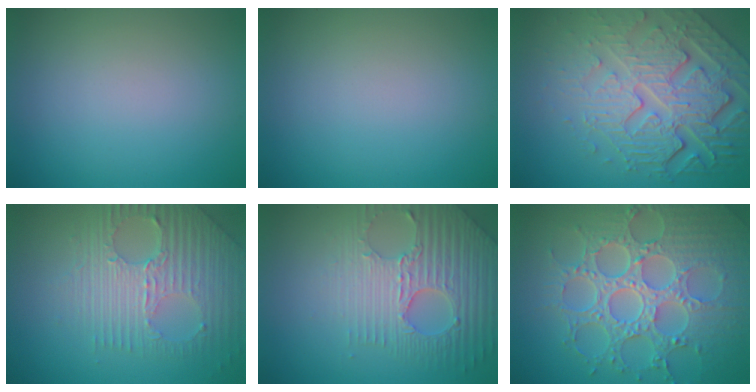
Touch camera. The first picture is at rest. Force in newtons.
{"total": 0.0}
{"total": 8.4, "press": 5.9, "slide": 6.0}
{"total": 7.1, "press": 4.8, "slide": 5.2}
{"total": 6.4, "press": 5.0, "slide": 3.9}
{"total": 8.8, "press": 6.6, "slide": 5.8}